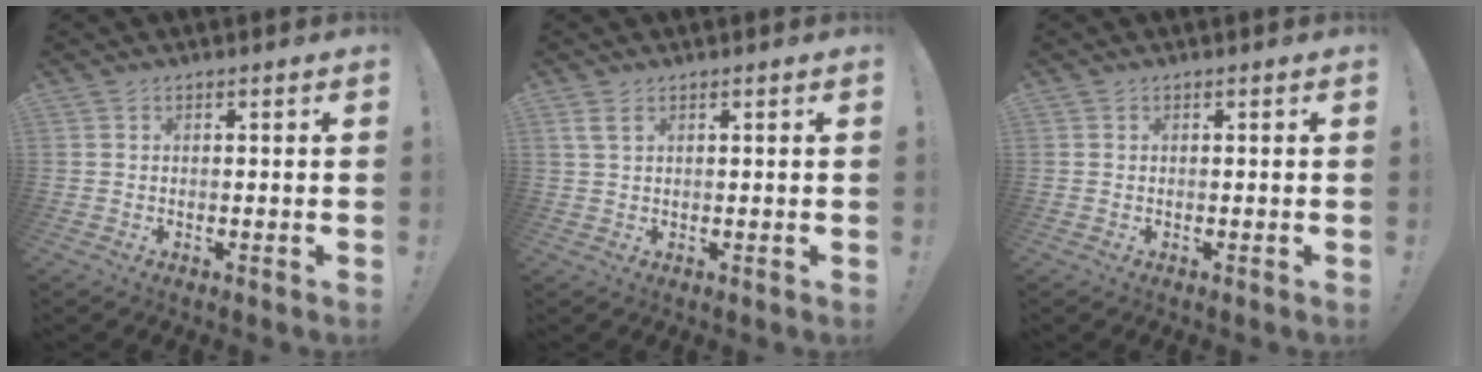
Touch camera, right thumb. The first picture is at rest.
{"total": 3.0, "force": [1.5, 1.3, 2.2], "torque": [-0.048, 0.003, 0.030]}
{"total": 0.0}